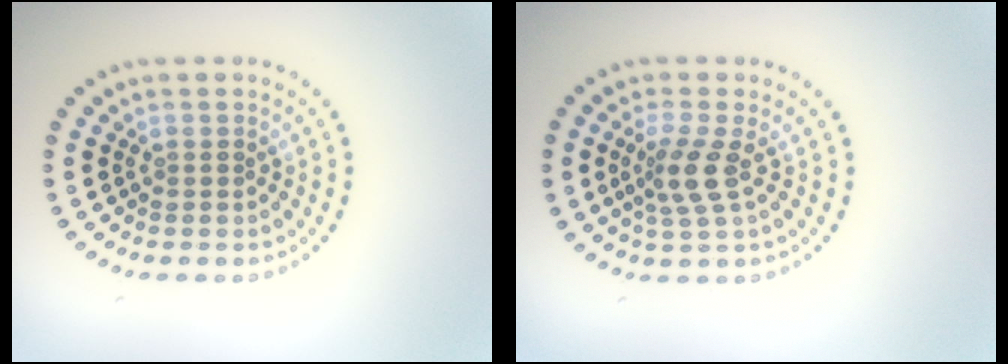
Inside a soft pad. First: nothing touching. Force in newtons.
{"total": 2.8, "press": 2.2, "slide": 1.8}